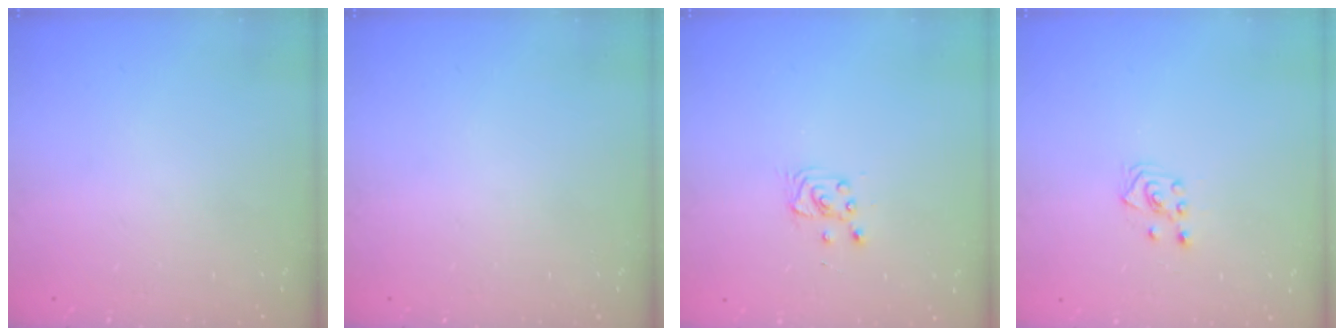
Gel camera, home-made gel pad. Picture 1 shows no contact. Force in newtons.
{"total": 0.0}
{"total": 2.9, "press": 2.9, "slide": 0.4}
{"total": 3.7, "press": 3.6, "slide": 0.8}